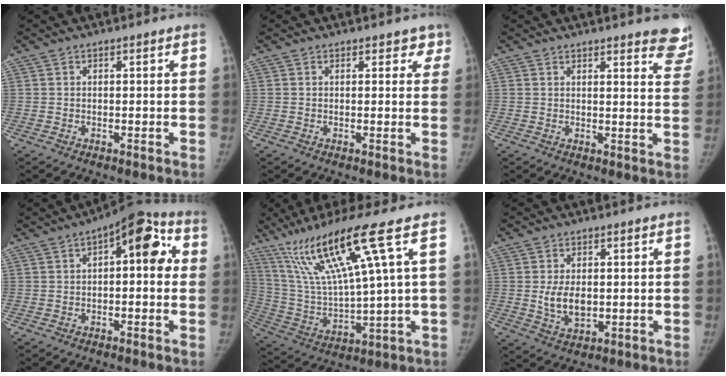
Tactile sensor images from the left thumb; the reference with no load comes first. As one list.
[{"total": 2.6, "force": [1.7, 1.6, 1.0], "torque": [0.024, -0.005, 0.013]}, {"total": 9.7, "force": [8.0, 2.3, 4.9], "torque": [-0.021, -0.040, 0.070]}, {"total": 11.2, "force": [2.1, 5.1, 9.8], "torque": [-0.096, 0.034, 0.018]}, {"total": 18.7, "force": [9.4, 0.5, 16.2], "torque": [-0.310, -0.032, 0.177]}, {"total": 6.1, "force": [0.0, 3.6, 4.9], "torque": [-0.081, -0.007, 0.007]}]